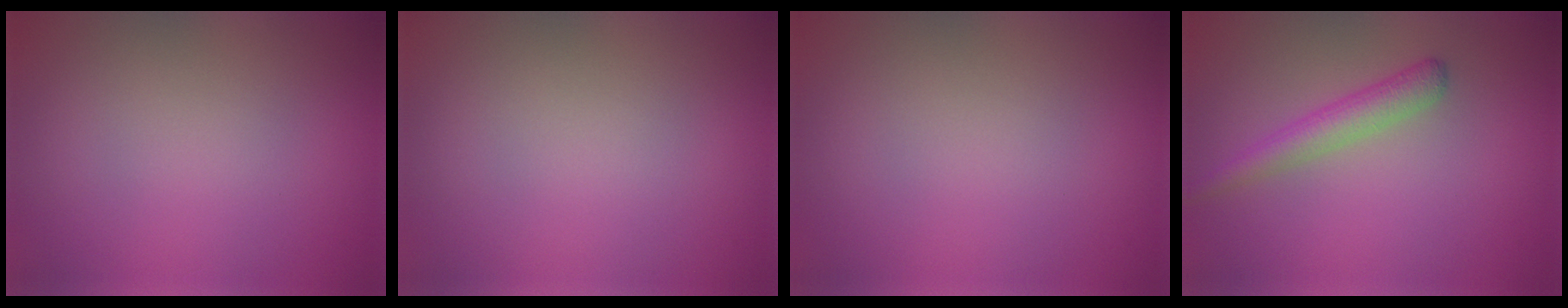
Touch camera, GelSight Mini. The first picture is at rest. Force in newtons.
{"total": 0.0}
{"total": 0.0}
{"total": 2.7, "press": 2.7, "slide": 0.0}